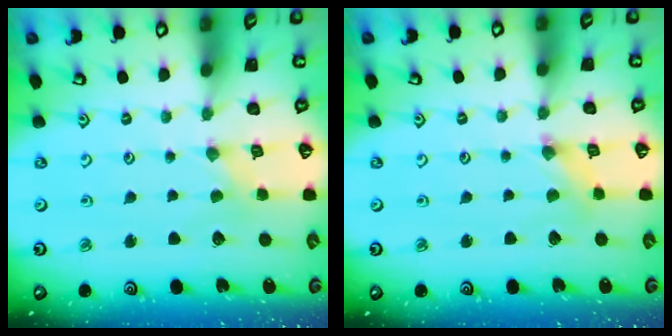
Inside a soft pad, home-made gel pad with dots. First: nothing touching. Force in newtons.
{"total": 1.4, "press": 1.3, "slide": 0.3}